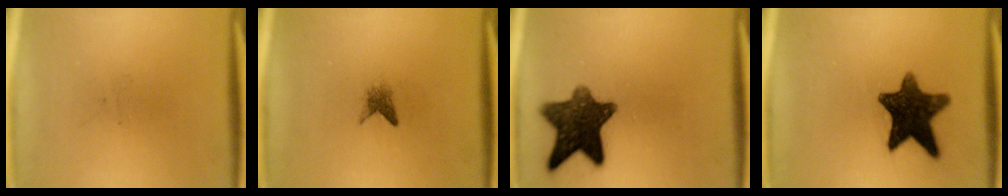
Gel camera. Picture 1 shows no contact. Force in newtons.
{"total": 1.5}
{"total": 11.3}
{"total": 12.2}